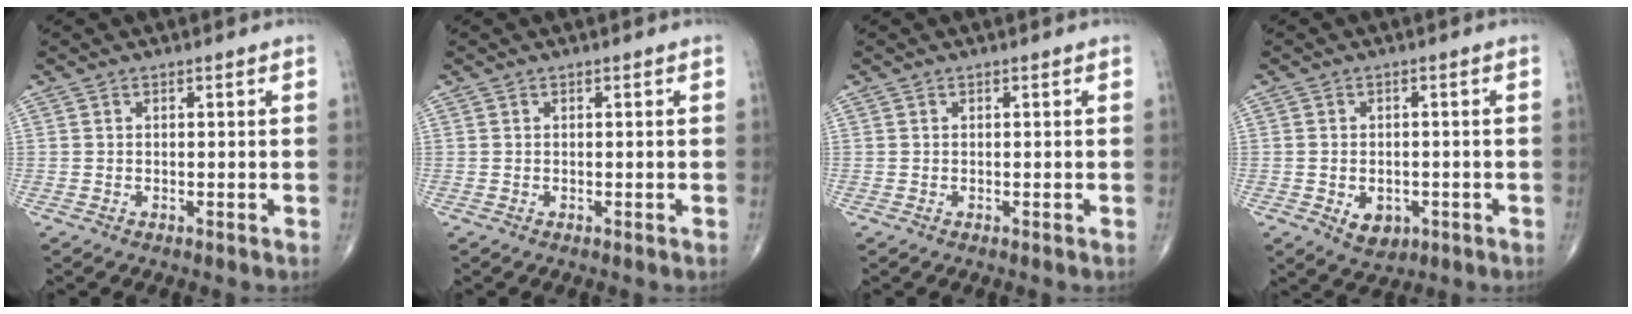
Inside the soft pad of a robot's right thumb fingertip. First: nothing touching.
{"total": 0.0}
{"total": 0.0}
{"total": 4.8, "force": [-1.6, 3.5, 2.9], "torque": [-0.029, 0.005, -0.014]}